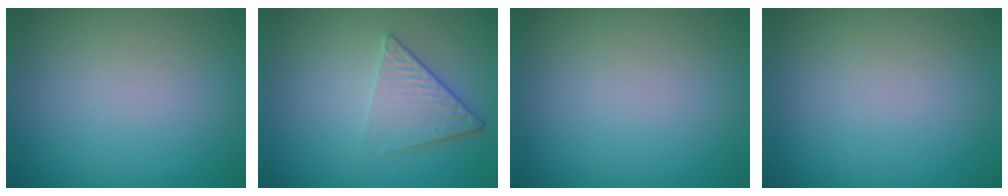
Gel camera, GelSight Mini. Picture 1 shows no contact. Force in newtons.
{"total": 3.3, "press": 2.9, "slide": 1.6}
{"total": 0.0}
{"total": 0.0}